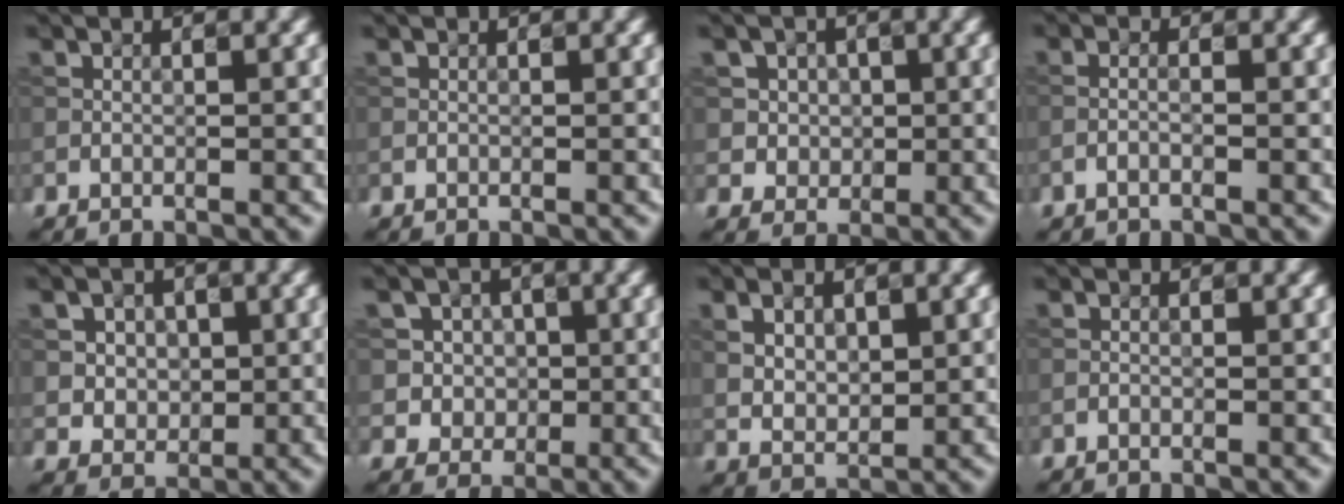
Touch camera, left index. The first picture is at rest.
{"total": 0.0}
{"total": 3.8, "force": [1.3, 3.4, 1.2], "torque": [-0.012, 0.006, 0.021]}
{"total": 0.9, "force": [-0.6, 0.2, 0.7], "torque": [-0.015, 0.003, -0.014]}
{"total": 4.5, "force": [1.4, 3.6, 2.2], "torque": [-0.038, 0.012, 0.019]}
{"total": 4.0, "force": [0.7, 3.8, 0.9], "torque": [0.003, 0.015, 0.008]}
{"total": 3.2, "force": [1.0, 2.0, 2.4], "torque": [-0.050, 0.000, 0.023]}
{"total": 0.0}